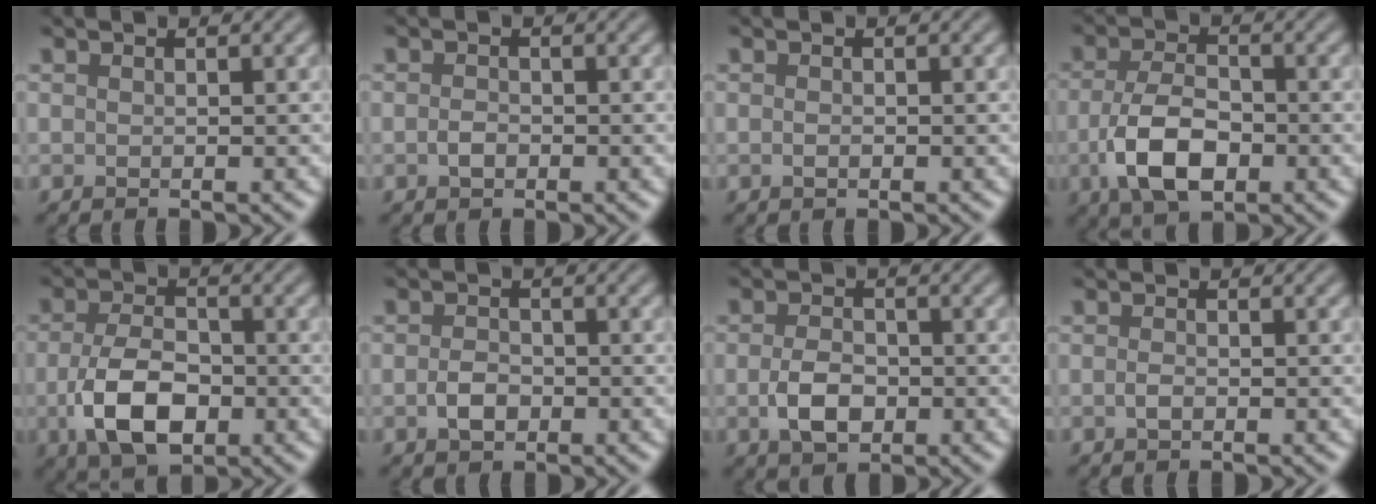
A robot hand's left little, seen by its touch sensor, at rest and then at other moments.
{"total": 1.1, "force": [-0.4, 0.7, 0.7], "torque": [-0.015, -0.001, -0.012]}
{"total": 0.5, "force": [-0.2, 0.3, 0.4], "torque": [-0.008, -0.001, -0.005]}
{"total": 5.9, "force": [-1.9, 3.2, 4.6], "torque": [-0.101, -0.008, -0.038]}
{"total": 6.5, "force": [-1.8, 3.8, 4.9], "torque": [-0.109, -0.010, -0.035]}
{"total": 2.1, "force": [-0.7, 1.4, 1.3], "torque": [-0.027, -0.001, -0.018]}
{"total": 3.5, "force": [-0.9, 2.3, 2.4], "torque": [-0.054, -0.003, -0.019]}
{"total": 0.8, "force": [-0.3, 0.4, 0.6], "torque": [-0.014, -0.001, -0.009]}